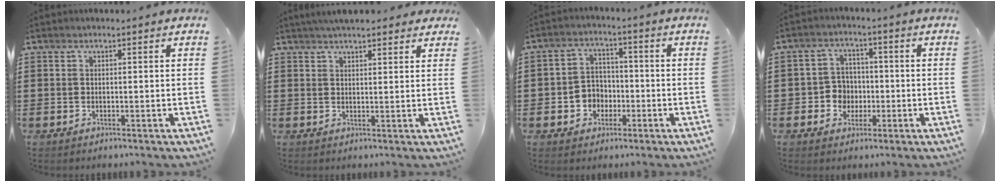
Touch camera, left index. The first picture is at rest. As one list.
[{"total": 3.8, "force": [3.4, 0.9, 1.4], "torque": [-0.035, 0.000, 0.064]}, {"total": 4.6, "force": [-1.8, 3.9, 1.5], "torque": [-0.039, 0.013, -0.036]}, {"total": 4.7, "force": [-1.0, 4.3, 1.4], "torque": [-0.040, 0.011, -0.022]}]